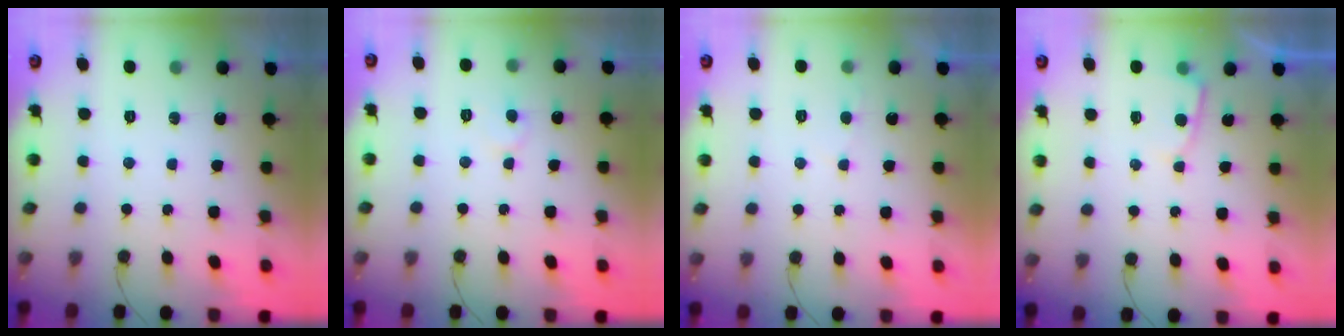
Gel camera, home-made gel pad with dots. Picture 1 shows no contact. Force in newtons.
{"total": 4.6, "press": 4.6, "slide": 0.4}
{"total": 2.1, "press": 2.1, "slide": 0.2}
{"total": 2.6, "press": 2.6, "slide": 0.2}